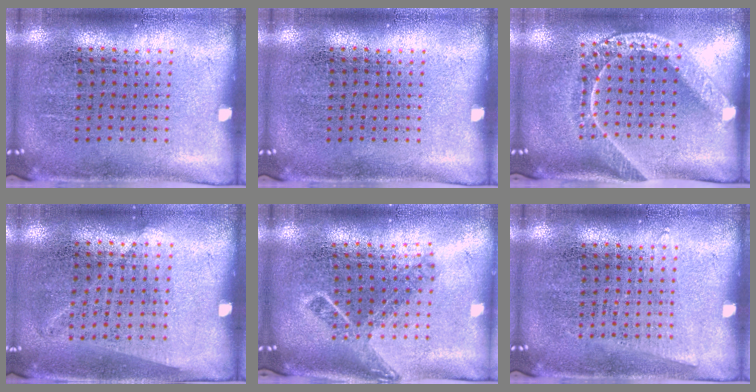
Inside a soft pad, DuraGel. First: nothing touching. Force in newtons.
{"total": 0.0}
{"total": 2.1, "press": 1.7, "slide": 1.1}
{"total": 1.1, "press": 1.0, "slide": 0.5}
{"total": 1.7, "press": 1.2, "slide": 1.2}
{"total": 0.7, "press": 0.7, "slide": 0.0}